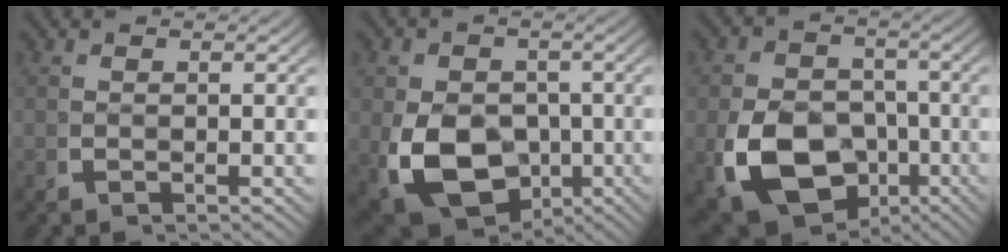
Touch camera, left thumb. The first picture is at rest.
{"total": 11.2, "force": [-2.9, 8.7, 6.4], "torque": [-0.143, -0.061, -0.019]}
{"total": 13.0, "force": [-4.7, 10.3, 6.4], "torque": [-0.147, -0.068, -0.052]}